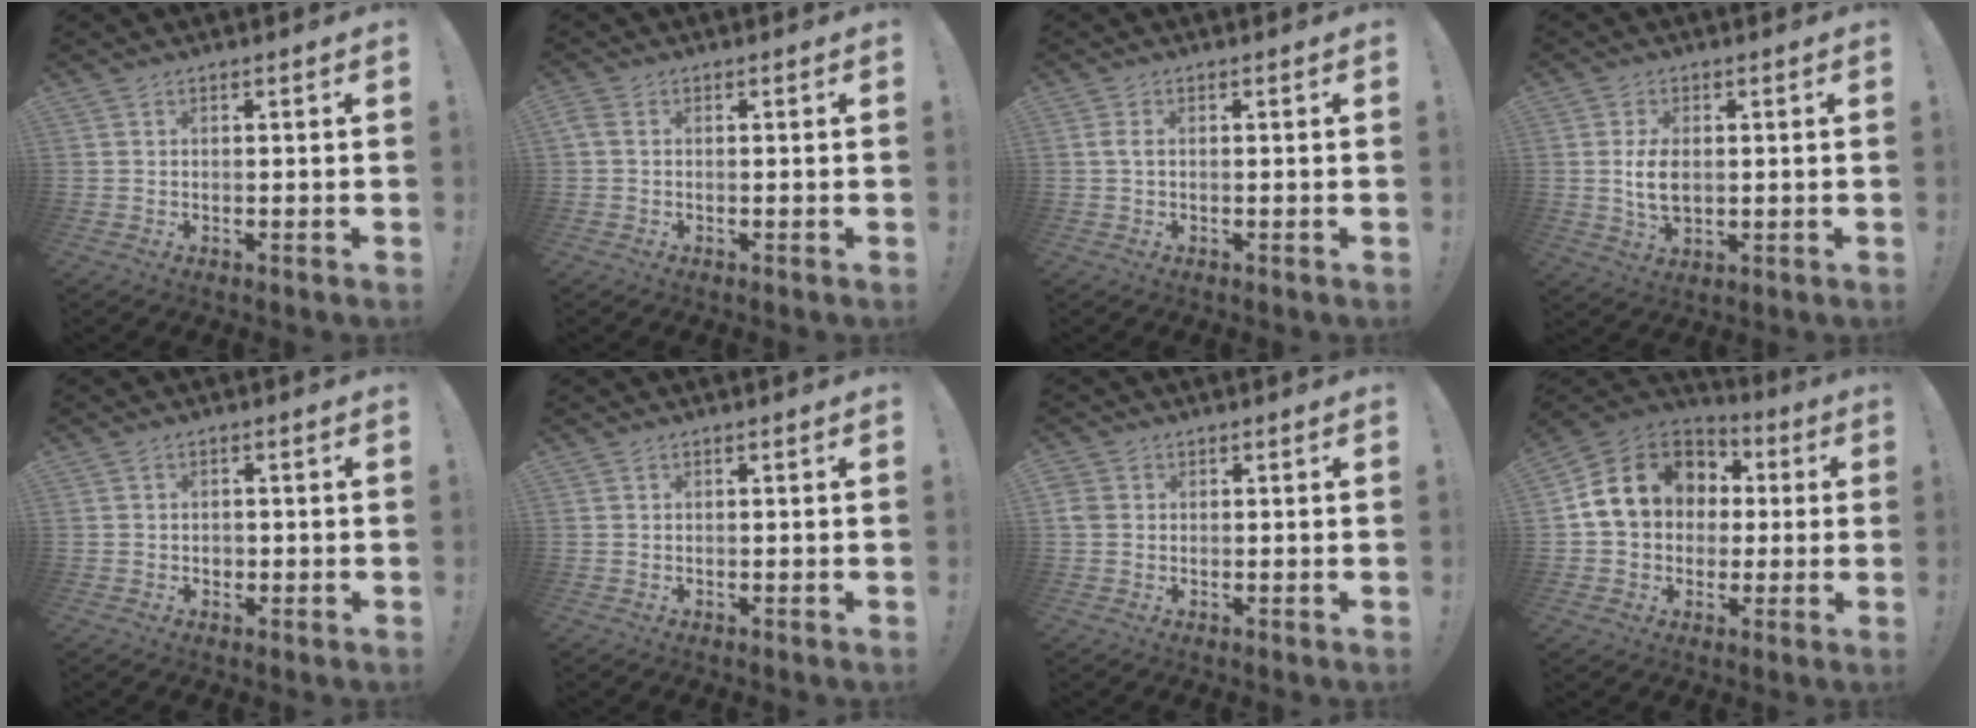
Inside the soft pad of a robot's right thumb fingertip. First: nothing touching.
{"total": 1.4, "force": [0.1, 1.0, 1.0], "torque": [-0.022, 0.003, 0.004]}
{"total": 1.6, "force": [0.0, 0.6, 1.5], "torque": [-0.031, 0.005, 0.000]}
{"total": 7.2, "force": [0.4, 4.7, 5.5], "torque": [-0.088, -0.007, 0.003]}
{"total": 1.6, "force": [-0.3, 1.4, 0.7], "torque": [-0.004, -0.001, -0.007]}
{"total": 0.0}
{"total": 2.9, "force": [0.2, 2.5, 1.4], "torque": [-0.033, 0.006, 0.005]}
{"total": 16.7, "force": [3.8, 13.5, 9.1], "torque": [-0.145, 0.002, 0.083]}